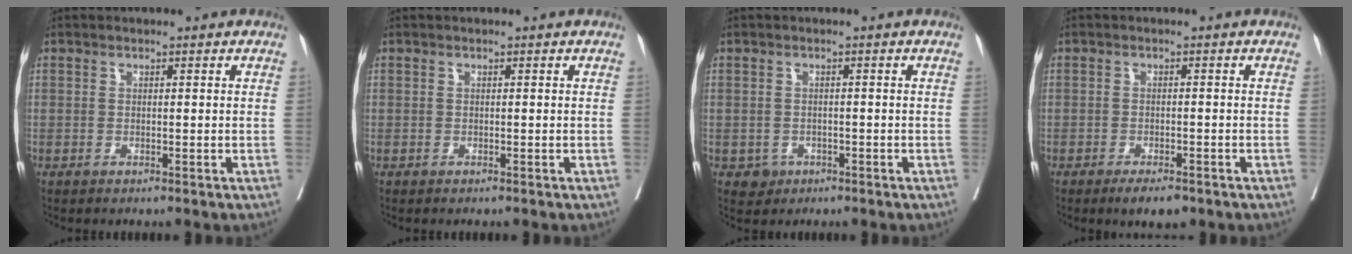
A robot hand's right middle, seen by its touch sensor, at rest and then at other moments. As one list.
[{"total": 0.0}, {"total": 2.2, "force": [-1.0, 1.9, 0.4], "torque": [0.000, 0.007, -0.010]}, {"total": 3.5, "force": [-2.5, 1.2, 2.2], "torque": [-0.029, -0.003, -0.033]}]